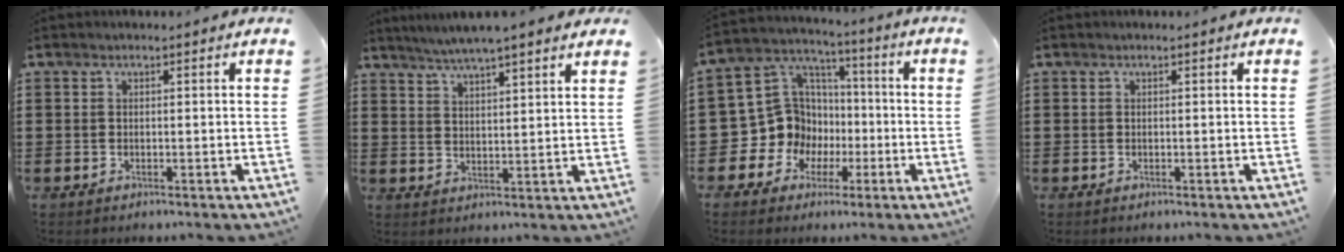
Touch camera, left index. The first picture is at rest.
{"total": 4.3, "force": [3.9, -0.1, 1.8], "torque": [-0.047, -0.011, 0.068]}
{"total": 10.9, "force": [-1.5, 10.4, 2.7], "torque": [-0.106, -0.004, -0.017]}
{"total": 0.0}